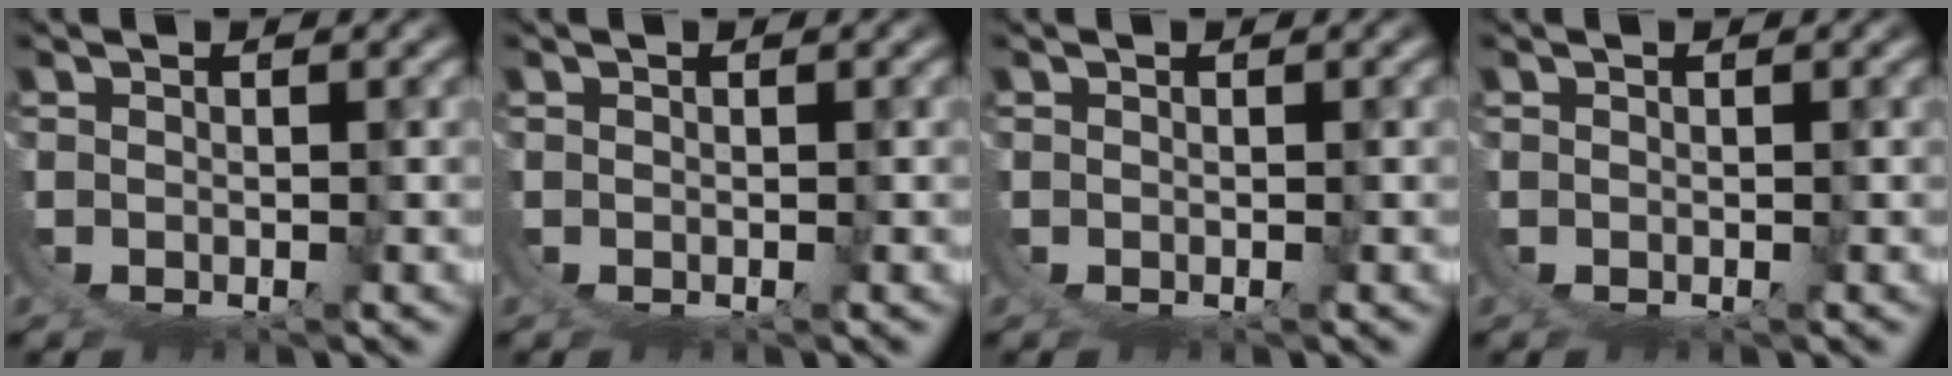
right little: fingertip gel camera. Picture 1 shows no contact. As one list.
[{"total": 0.0}, {"total": 0.0}, {"total": 0.0}]